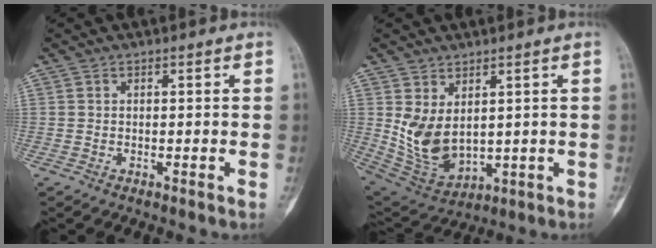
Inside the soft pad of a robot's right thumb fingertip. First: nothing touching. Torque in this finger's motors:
{"motor_torque": [-0.59, 1.24, 1.00, 0.07, 0.12]}